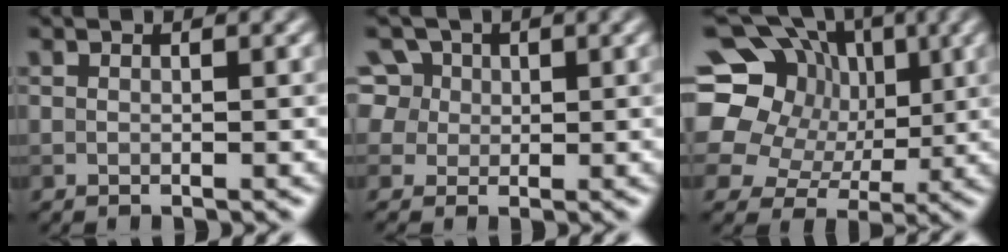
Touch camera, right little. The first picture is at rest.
{"total": 8.1, "force": [3.4, 6.4, 3.5], "torque": [-0.073, 0.036, 0.031]}
{"total": 17.3, "force": [4.4, 15.1, 7.1], "torque": [-0.165, 0.033, 0.054]}